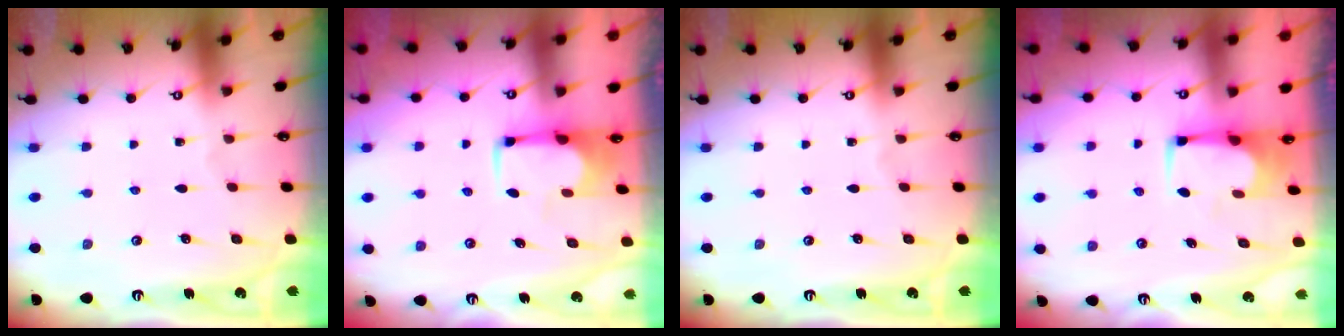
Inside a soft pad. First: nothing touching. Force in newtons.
{"total": 1.7, "press": 1.5, "slide": 0.8}
{"total": 0.0}
{"total": 1.8, "press": 1.7, "slide": 0.3}